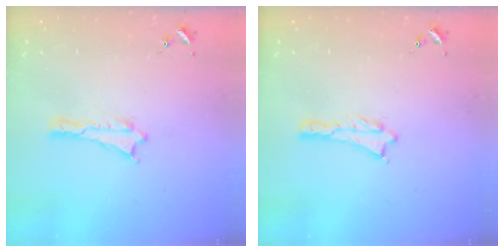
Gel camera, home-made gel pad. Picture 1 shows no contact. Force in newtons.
{"total": 0.0}